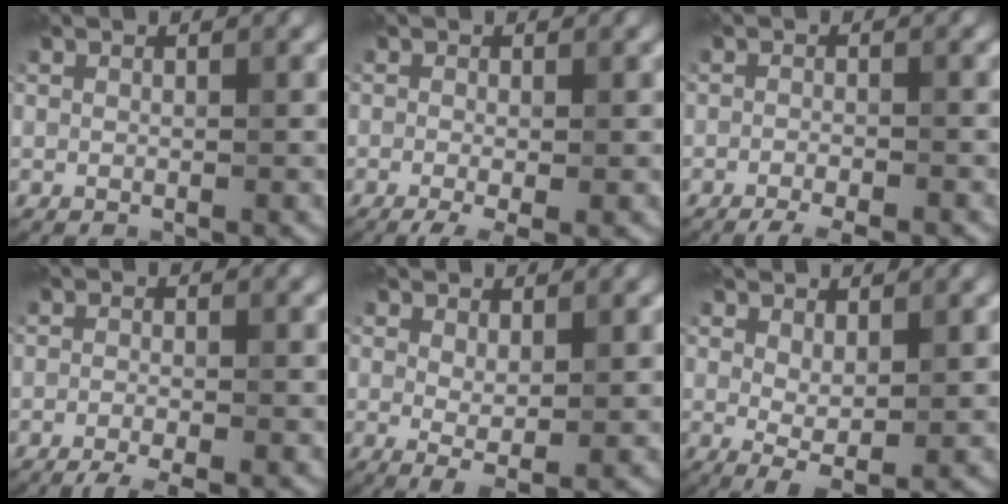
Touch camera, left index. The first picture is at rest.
{"total": 3.0, "force": [-1.4, 0.8, 2.6], "torque": [-0.044, -0.007, -0.022]}
{"total": 3.2, "force": [-2.5, 0.6, 1.8], "torque": [-0.032, -0.006, -0.041]}
{"total": 3.0, "force": [-2.3, 0.5, 2.0], "torque": [-0.033, -0.006, -0.042]}
{"total": 2.0, "force": [0.7, 0.5, 1.8], "torque": [-0.031, -0.011, 0.015]}
{"total": 2.3, "force": [0.9, 0.7, 2.0], "torque": [-0.037, -0.012, 0.020]}